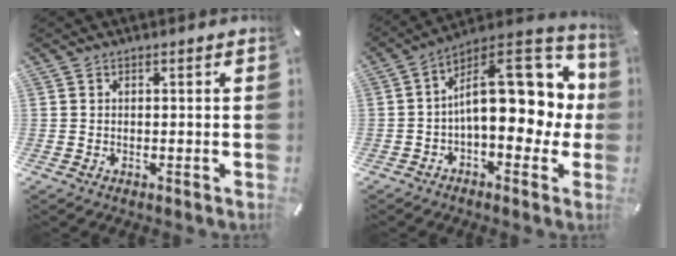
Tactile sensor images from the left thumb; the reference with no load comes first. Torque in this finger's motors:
{"motor_torque": [1.70, 3.31, 0.61, 0.24, 0.57]}